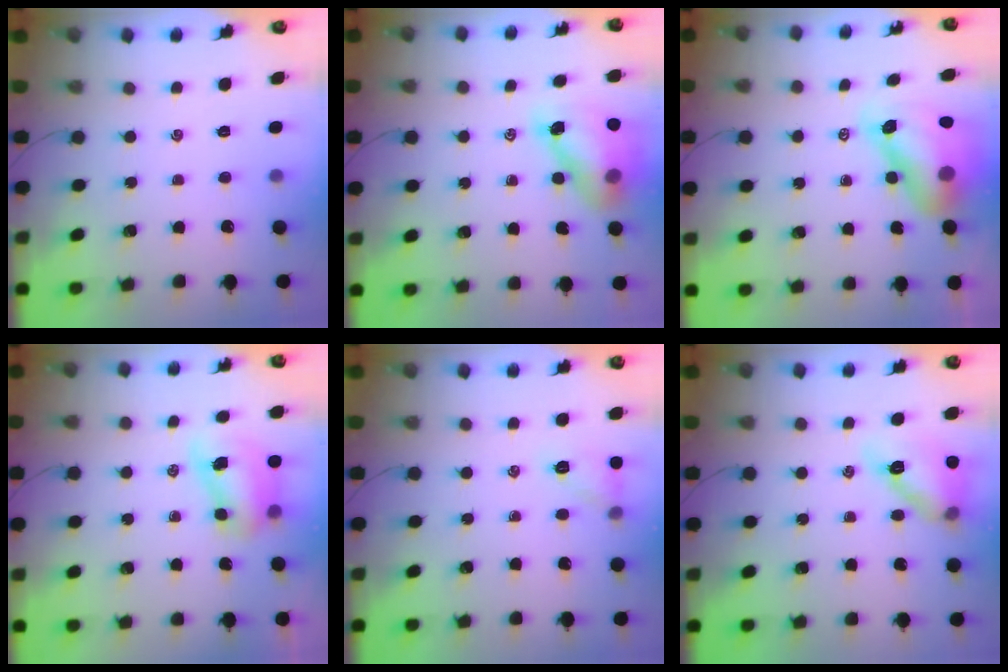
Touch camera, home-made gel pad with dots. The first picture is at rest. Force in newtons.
{"total": 11.9, "press": 11.5, "slide": 3.4}
{"total": 12.2, "press": 11.6, "slide": 3.7}
{"total": 9.0, "press": 8.9, "slide": 1.7}
{"total": 8.0, "press": 7.9, "slide": 0.9}
{"total": 13.7, "press": 13.2, "slide": 3.5}